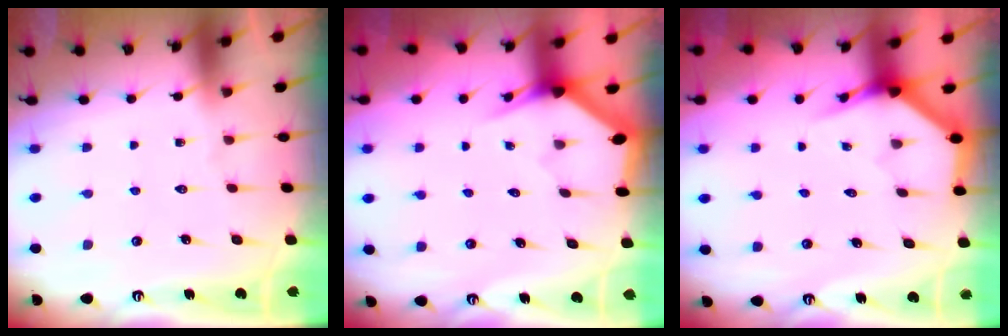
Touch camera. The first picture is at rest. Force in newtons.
{"total": 3.1, "press": 3.1, "slide": 0.1}
{"total": 4.0, "press": 4.0, "slide": 0.2}